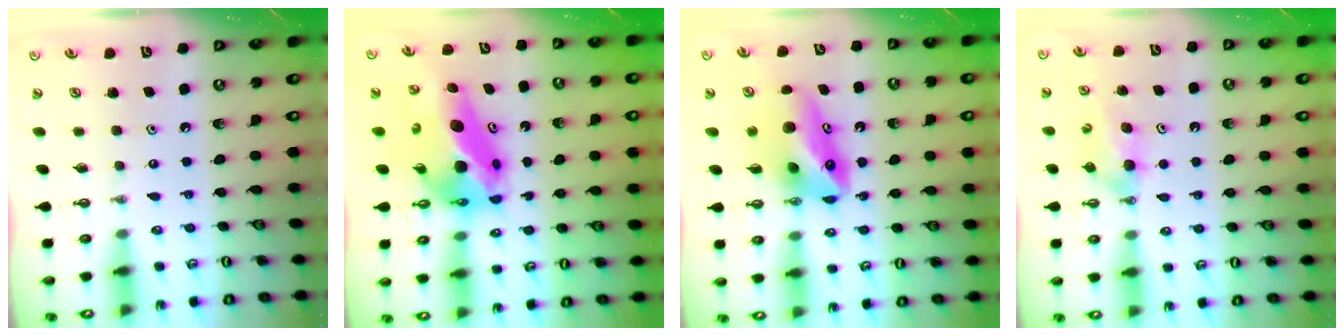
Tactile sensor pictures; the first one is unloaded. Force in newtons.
{"total": 11.5, "press": 11.2, "slide": 2.4}
{"total": 9.2, "press": 9.1, "slide": 1.2}
{"total": 5.8, "press": 4.2, "slide": 4.0}